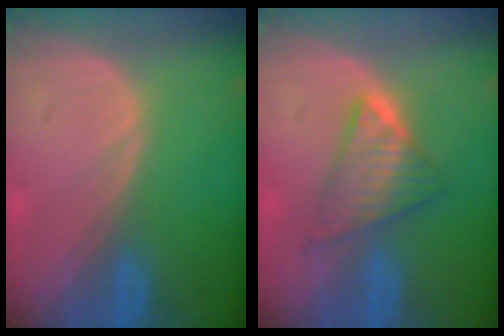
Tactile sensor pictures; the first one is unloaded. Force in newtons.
{"total": 5.9, "press": 5.9, "slide": 0.7}